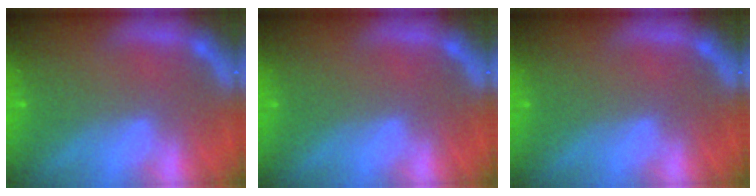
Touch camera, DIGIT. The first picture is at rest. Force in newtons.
{"total": 0.0}
{"total": 0.0}